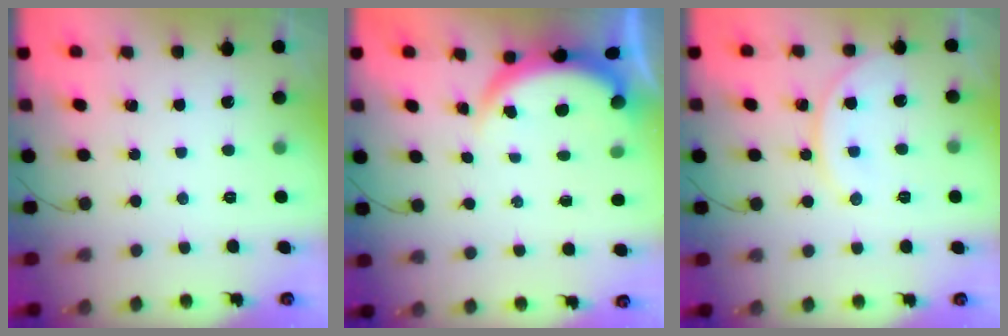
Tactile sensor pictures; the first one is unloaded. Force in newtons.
{"total": 3.9, "press": 3.9, "slide": 0.2}
{"total": 9.4, "press": 9.4, "slide": 0.2}